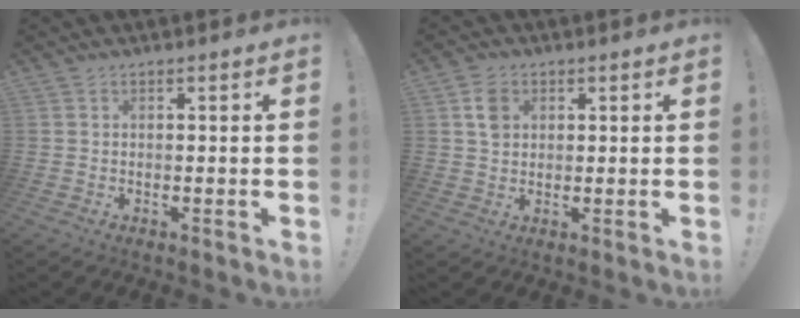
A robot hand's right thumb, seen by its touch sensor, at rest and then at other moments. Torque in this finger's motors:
{"motor_torque": [0.38, 0.33, 0.12, -0.18, -0.01]}